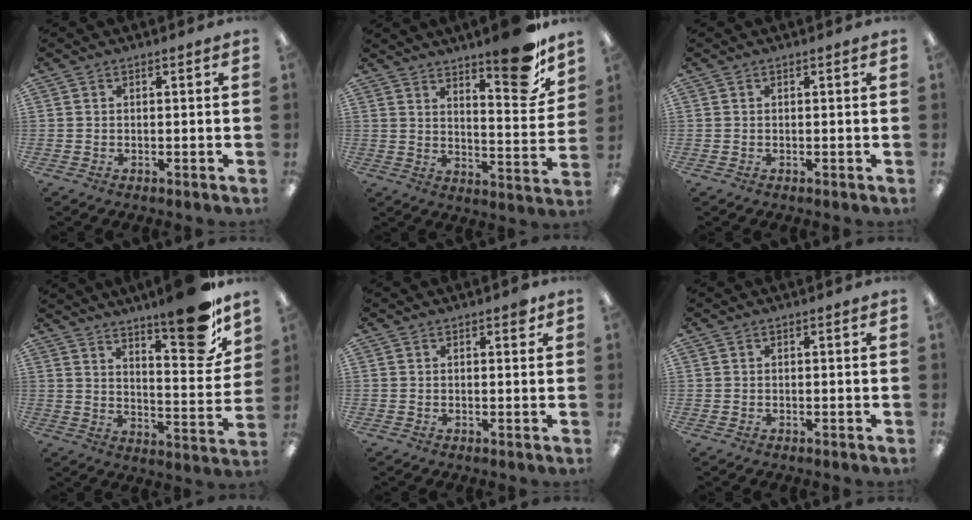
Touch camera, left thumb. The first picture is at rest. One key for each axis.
{"total": 13.6, "fx": 10.4, "fy": 3.2, "fz": 8.1, "tx": -0.099, "ty": -0.080, "tz": 0.169}
{"total": 0.0}
{"total": 16.9, "fx": 12.1, "fy": 4.5, "fz": 10.9, "tx": -0.146, "ty": -0.083, "tz": 0.191}
{"total": 1.7, "fx": 1.0, "fy": 0.6, "fz": 1.2, "tx": -0.010, "ty": -0.003, "tz": 0.014}
{"total": 0.0}